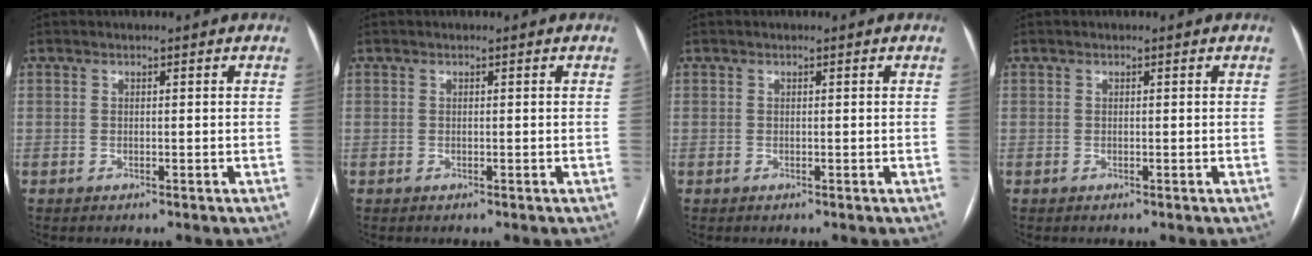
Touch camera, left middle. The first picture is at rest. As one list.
[{"total": 0.0}, {"total": 0.0}, {"total": 0.0}]